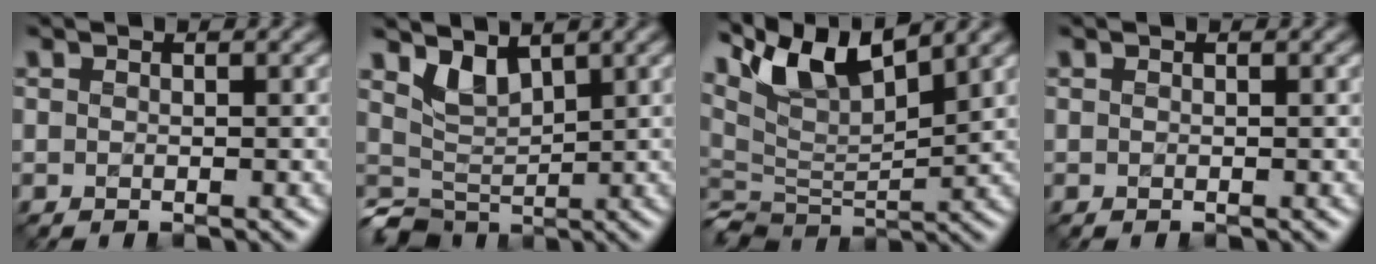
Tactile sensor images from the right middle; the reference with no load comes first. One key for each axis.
{"total": 2.6, "fx": 0.9, "fy": 2.0, "fz": 1.3, "tx": -0.026, "ty": -0.008, "tz": 0.025}
{"total": 7.2, "fx": 5.0, "fy": 2.2, "fz": 4.7, "tx": -0.095, "ty": 0.004, "tz": 0.094}
{"total": 0.0}